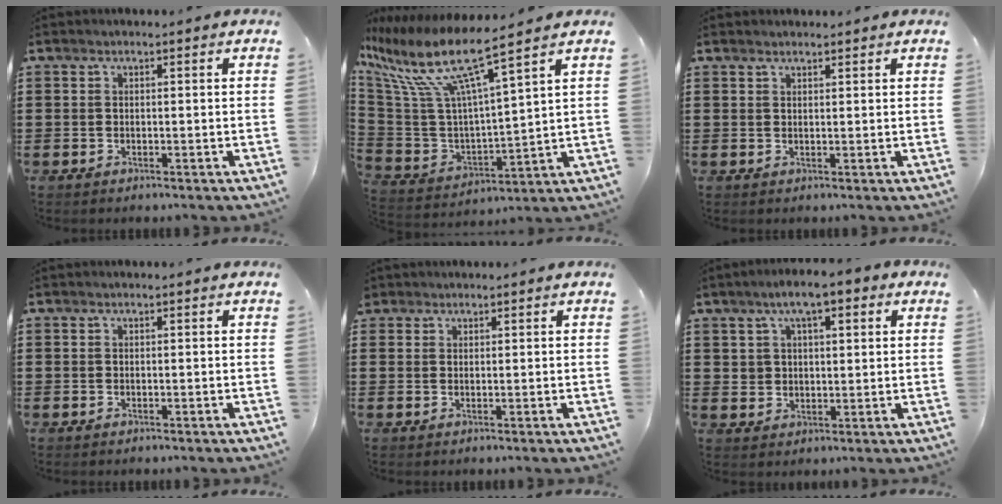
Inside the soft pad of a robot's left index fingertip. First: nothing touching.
{"total": 11.3, "force": [7.3, 1.6, 8.4], "torque": [-0.193, -0.050, 0.117]}
{"total": 1.2, "force": [1.1, 0.2, 0.2], "torque": [-0.006, 0.001, 0.022]}
{"total": 0.0}
{"total": 1.3, "force": [1.1, 0.7, 0.0], "torque": [-0.003, 0.004, 0.022]}
{"total": 6.4, "force": [4.2, 2.9, 3.9], "torque": [-0.090, 0.003, 0.073]}